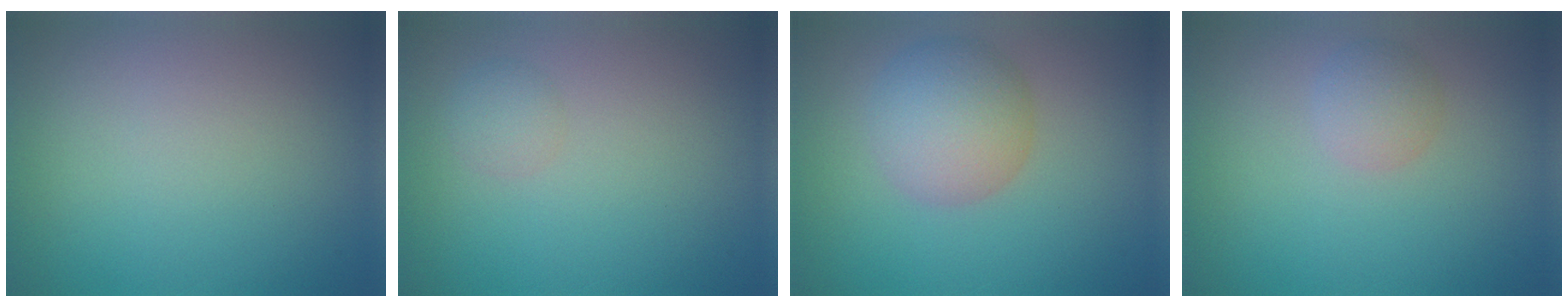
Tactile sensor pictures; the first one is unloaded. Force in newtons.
{"total": 1.4, "press": 1.4, "slide": 0.1}
{"total": 5.2, "press": 5.2, "slide": 0.3}
{"total": 2.1, "press": 2.1, "slide": 0.1}